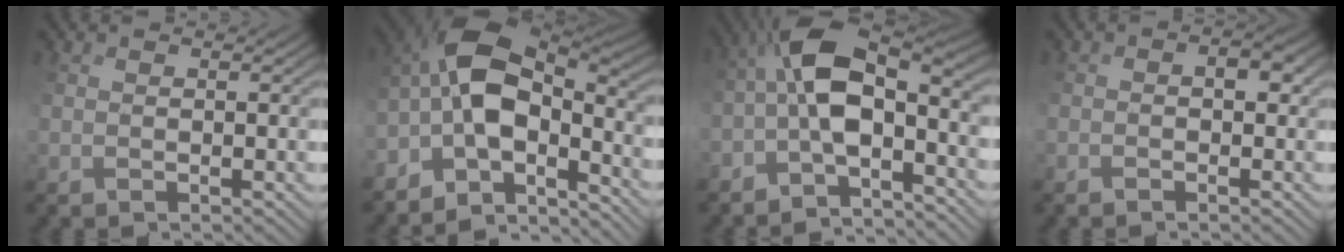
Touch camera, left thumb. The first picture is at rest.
{"total": 11.1, "force": [-3.7, 5.1, 9.2], "torque": [-0.181, 0.017, -0.079]}
{"total": 8.3, "force": [-2.9, 2.8, 7.3], "torque": [-0.135, 0.009, -0.062]}
{"total": 3.1, "force": [-0.5, 1.9, 2.4], "torque": [-0.027, 0.007, 0.001]}